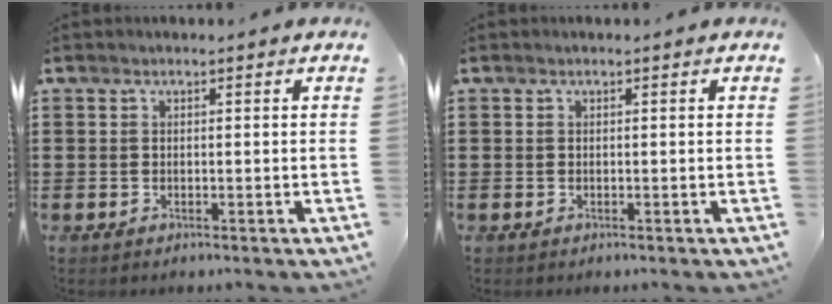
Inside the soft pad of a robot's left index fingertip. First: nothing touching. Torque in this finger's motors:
{"motor_torque": [-0.05, -0.05, 0.00, 0.00]}